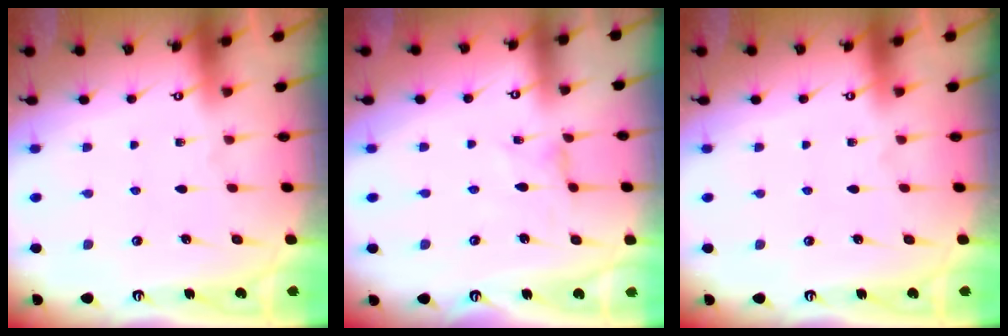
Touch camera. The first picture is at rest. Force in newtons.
{"total": 0.0}
{"total": 0.0}